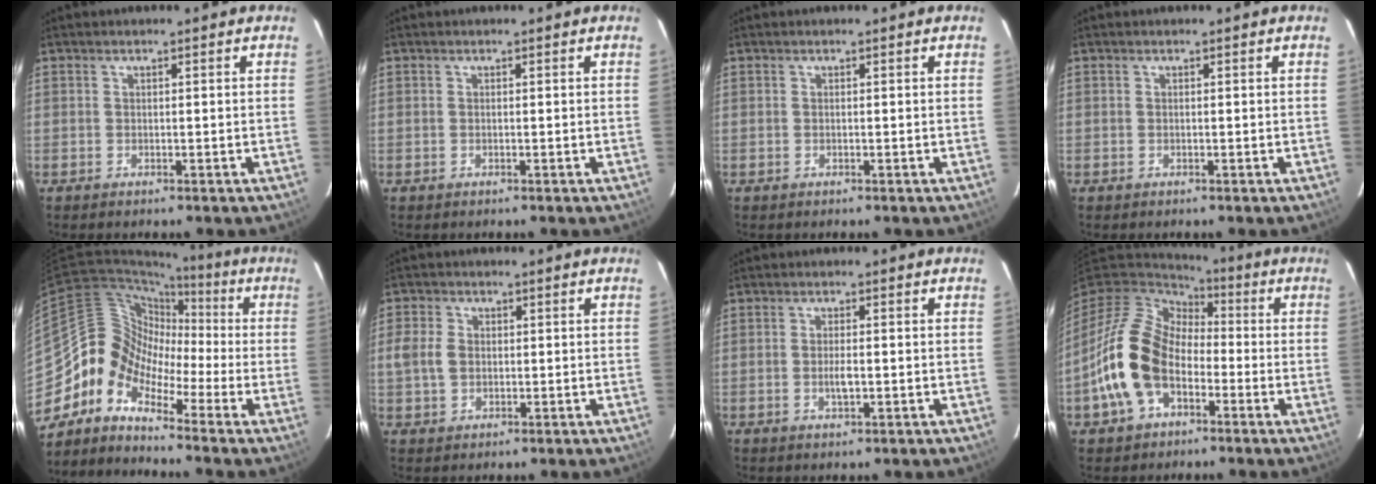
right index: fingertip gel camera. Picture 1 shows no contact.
{"total": 0.0}
{"total": 0.0}
{"total": 0.0}
{"total": 8.0, "force": [-3.9, 6.7, 1.8], "torque": [-0.031, 0.042, -0.113]}
{"total": 4.7, "force": [0.0, 3.6, 2.9], "torque": [-0.064, 0.007, 0.000]}
{"total": 2.7, "force": [-0.5, 0.8, 2.5], "torque": [-0.047, -0.003, -0.007]}
{"total": 16.5, "force": [-4.6, 11.3, 11.2], "torque": [-0.248, 0.010, -0.091]}